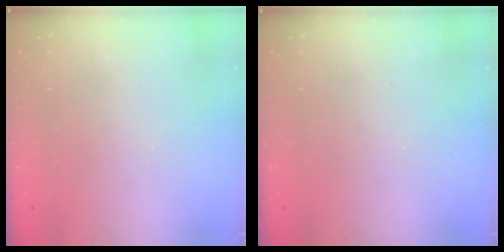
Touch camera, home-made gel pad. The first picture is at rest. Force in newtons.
{"total": 0.0}